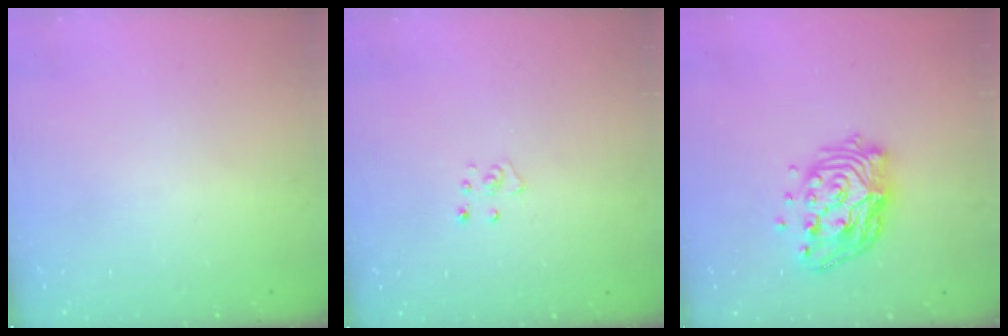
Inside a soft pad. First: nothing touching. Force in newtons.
{"total": 2.8, "press": 2.8, "slide": 0.2}
{"total": 18.0, "press": 17.9, "slide": 1.6}